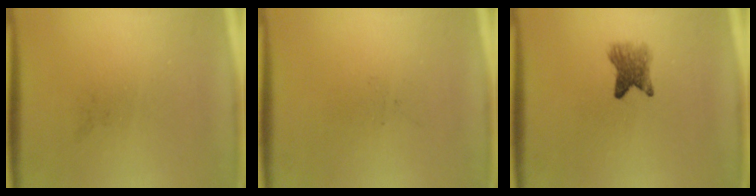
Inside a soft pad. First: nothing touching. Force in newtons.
{"total": 0.0}
{"total": 3.6}